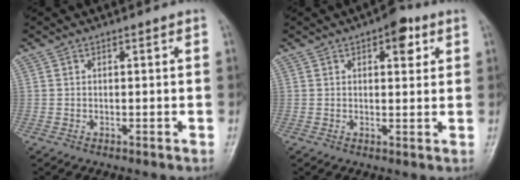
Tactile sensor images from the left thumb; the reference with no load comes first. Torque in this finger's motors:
{"motor_torque": [0.66, 0.58, 0.50, -0.29, 0.00]}